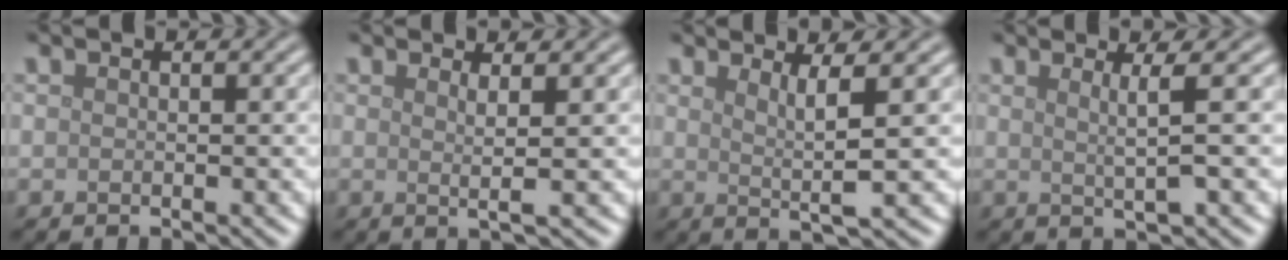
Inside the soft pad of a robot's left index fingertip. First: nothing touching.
{"total": 2.1, "force": [0.7, 0.4, 1.9], "torque": [-0.036, 0.000, 0.004]}
{"total": 3.2, "force": [1.0, 0.4, 3.0], "torque": [-0.055, -0.007, 0.020]}
{"total": 2.6, "force": [0.7, 0.5, 2.4], "torque": [-0.042, -0.001, 0.009]}